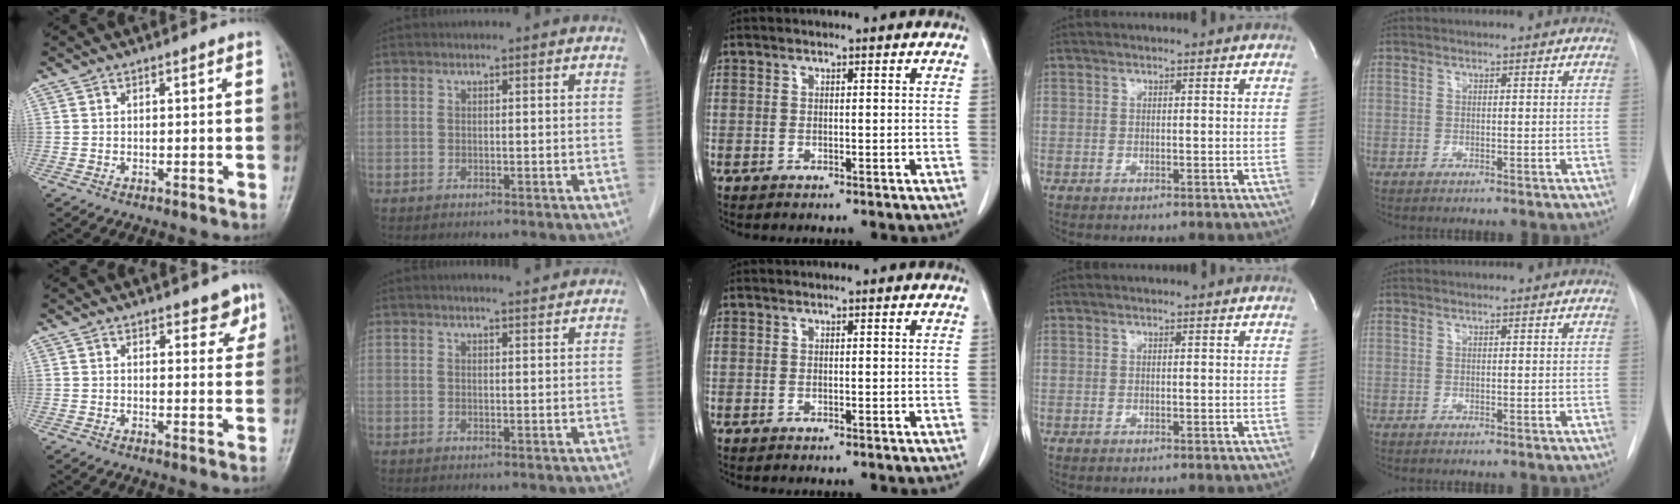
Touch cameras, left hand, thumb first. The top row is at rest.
{"thumb": {"total": 4.5, "force": [3.2, 2.1, 2.3], "torque": [0.002, -0.018, 0.040]}, "index": {"total": 3.0, "force": [2.8, 0.1, 0.9], "torque": [-0.016, 0.005, 0.036]}}